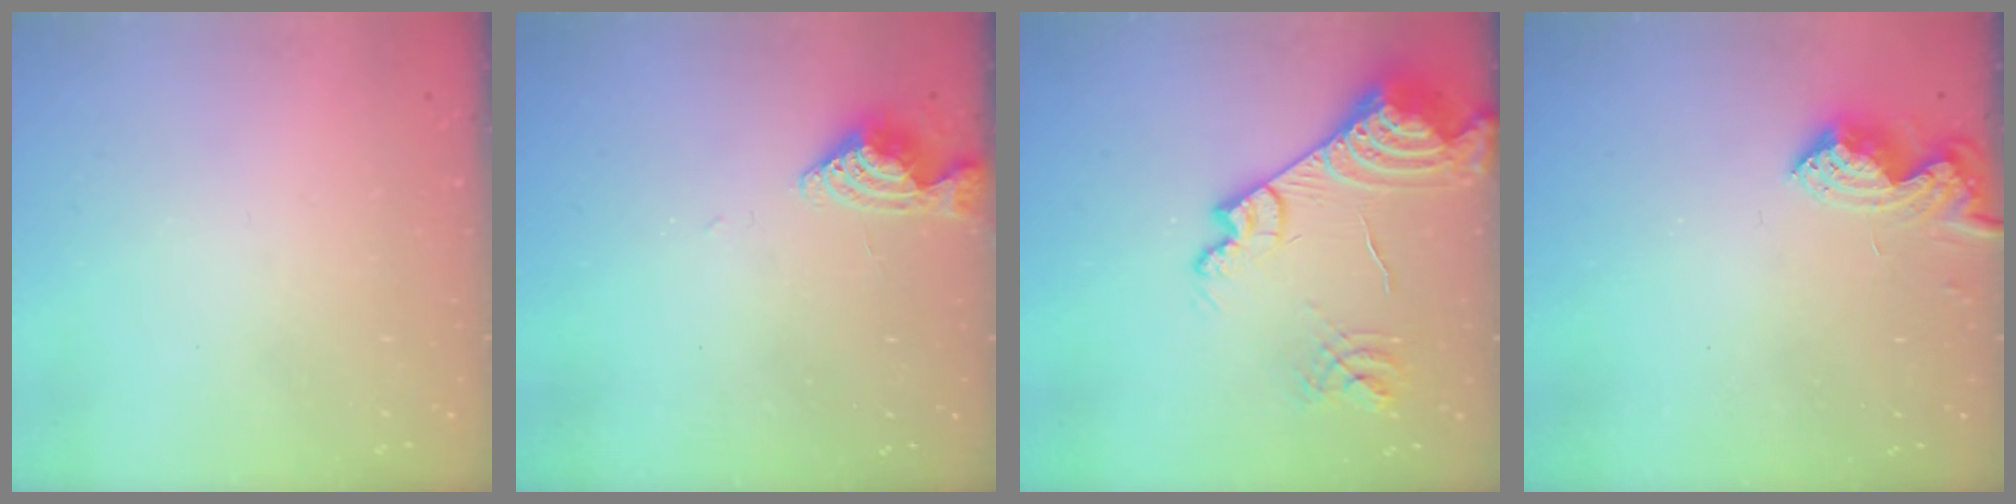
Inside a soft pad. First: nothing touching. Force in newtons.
{"total": 5.8, "press": 5.8, "slide": 0.7}
{"total": 18.8, "press": 18.6, "slide": 2.1}
{"total": 8.3, "press": 8.3, "slide": 0.2}